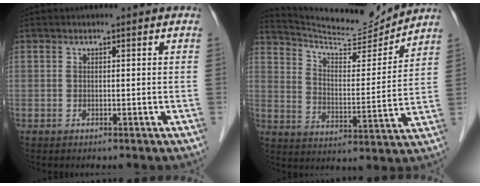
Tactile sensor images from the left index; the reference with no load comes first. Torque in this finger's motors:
{"motor_torque": [0.60, -1.32, 0.08, 0.00]}